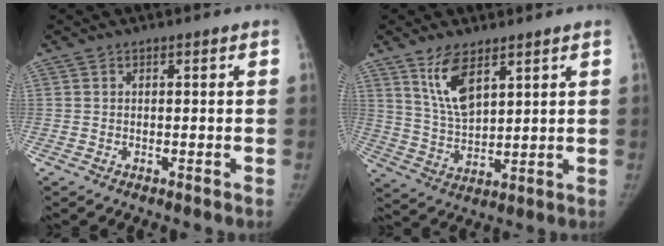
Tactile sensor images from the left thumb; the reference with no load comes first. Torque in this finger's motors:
{"motor_torque": [-0.02, 0.26, 0.17, 0.13, 0.04]}